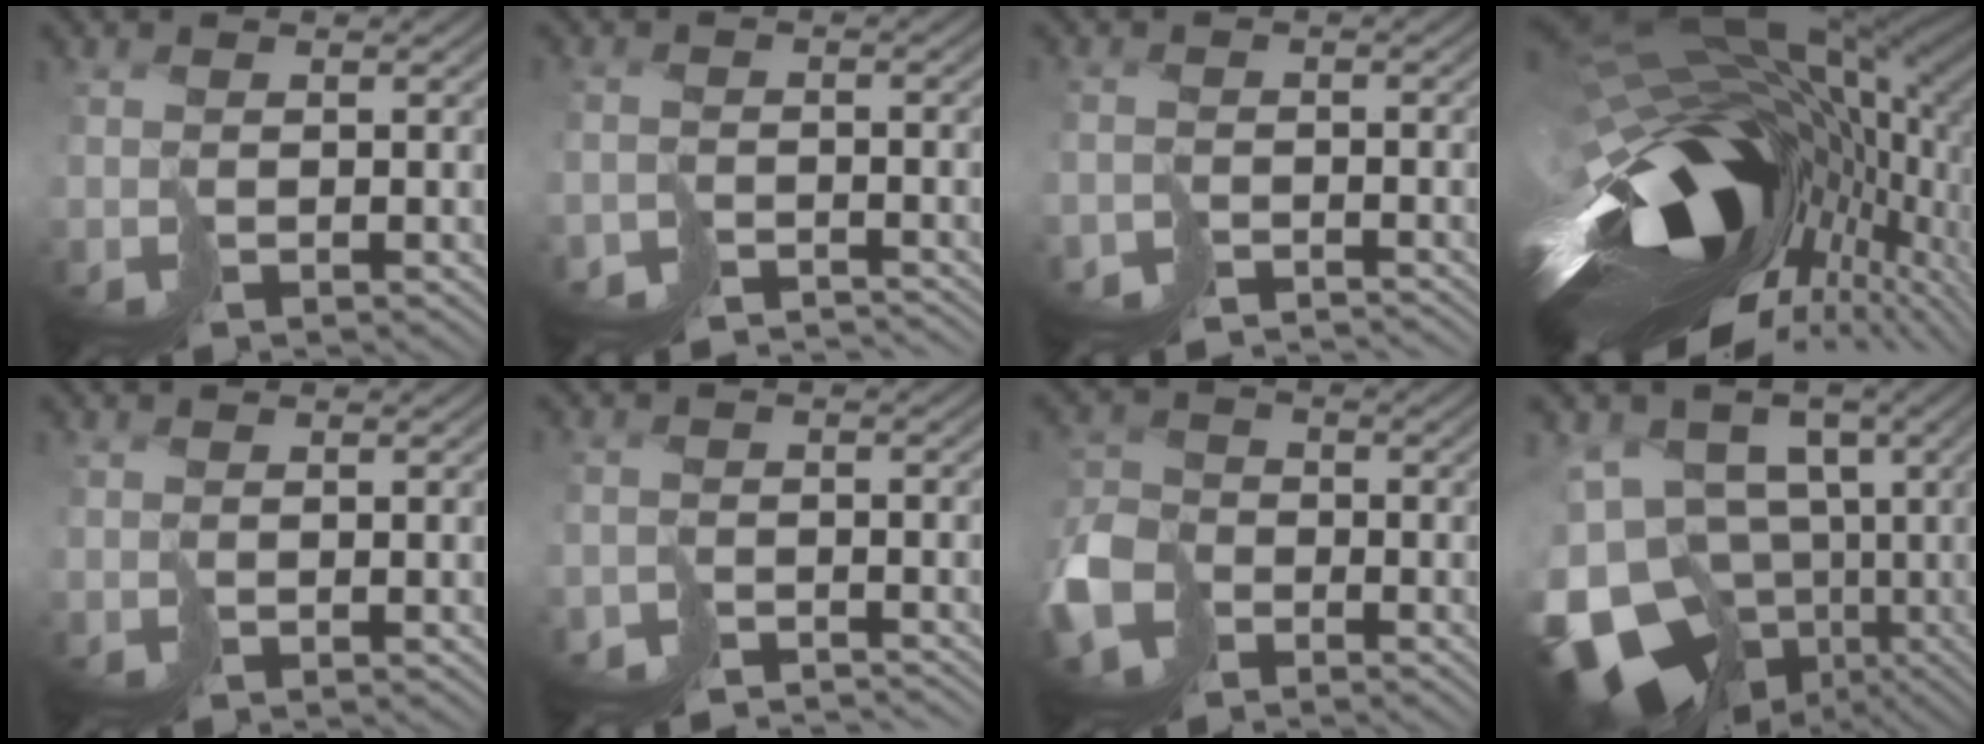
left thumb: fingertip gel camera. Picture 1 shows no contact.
{"total": 5.0, "force": [-4.8, 1.2, 0.3], "torque": [0.009, -0.006, -0.090]}
{"total": 3.9, "force": [-3.8, 0.7, -0.1], "torque": [0.015, -0.006, -0.074]}
{"total": 20.1, "force": [-3.9, 11.6, 15.9], "torque": [-0.319, -0.035, -0.051]}
{"total": 0.0}
{"total": 4.4, "force": [-4.3, 0.9, 0.1], "torque": [0.011, -0.009, -0.082]}
{"total": 7.4, "force": [-4.2, 5.0, 3.4], "torque": [-0.089, -0.016, -0.095]}
{"total": 16.4, "force": [-5.7, 11.8, 9.9], "torque": [-0.217, -0.028, -0.087]}